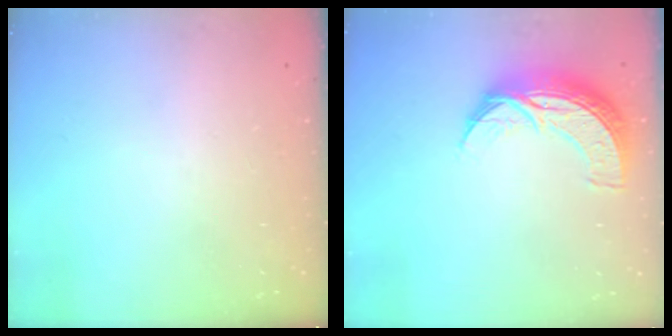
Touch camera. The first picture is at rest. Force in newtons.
{"total": 11.7, "press": 11.7, "slide": 0.6}